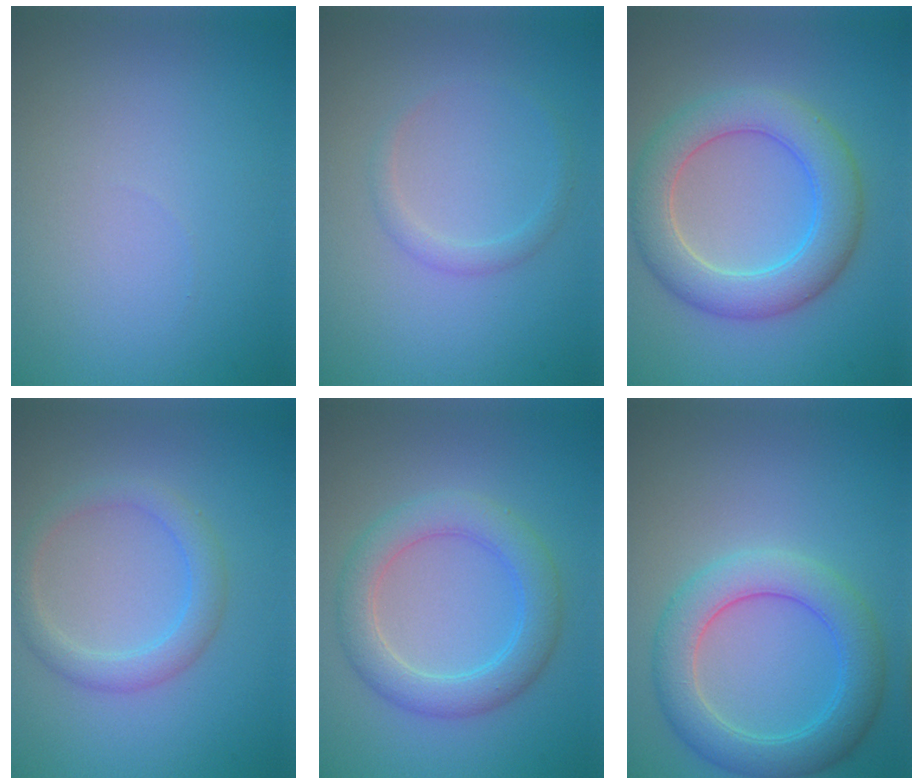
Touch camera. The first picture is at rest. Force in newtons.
{"total": 1.2, "press": 1.2, "slide": 0.1}
{"total": 6.2, "press": 6.1, "slide": 0.5}
{"total": 2.7, "press": 2.7, "slide": 0.1}
{"total": 4.5, "press": 4.5, "slide": 0.3}
{"total": 5.4, "press": 5.4, "slide": 0.1}